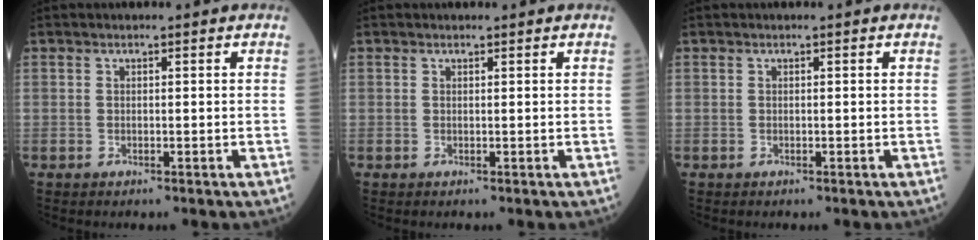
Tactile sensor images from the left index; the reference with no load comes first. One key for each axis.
{"total": 0.0}
{"total": 0.0}